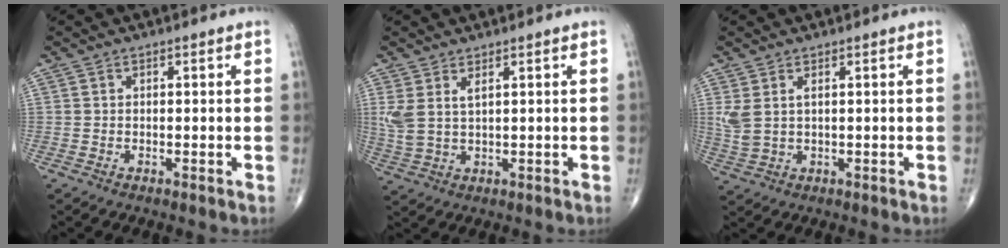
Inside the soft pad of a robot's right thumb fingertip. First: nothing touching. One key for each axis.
{"total": 4.8, "fx": 2.0, "fy": 1.8, "fz": 3.9, "tx": -0.102, "ty": -0.004, "tz": 0.052}
{"total": 4.1, "fx": 1.3, "fy": 2.0, "fz": 3.4, "tx": -0.089, "ty": 0.005, "tz": 0.034}